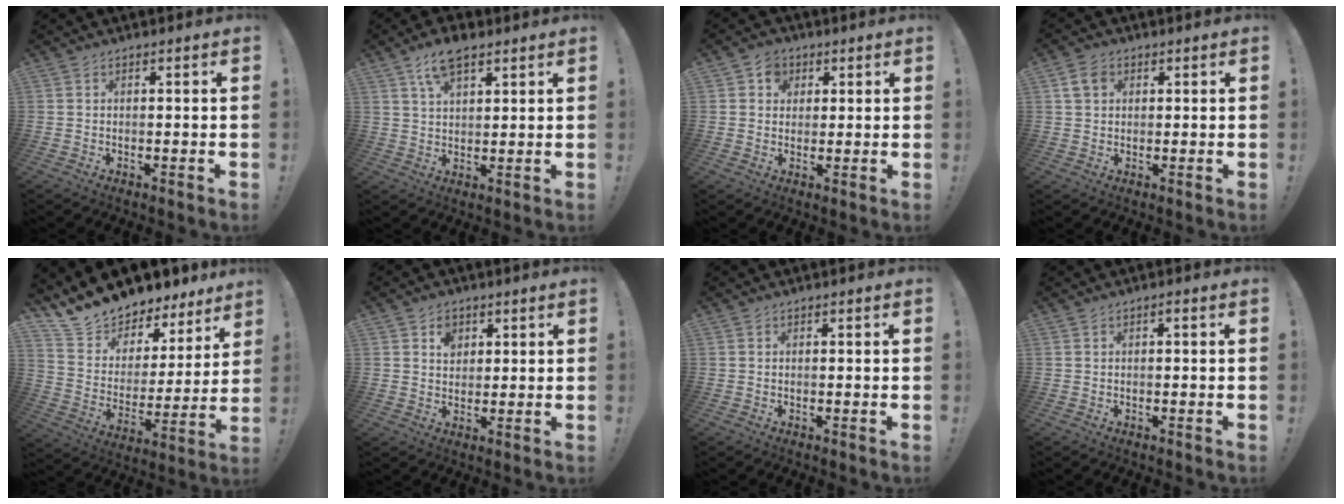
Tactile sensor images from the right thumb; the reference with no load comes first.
{"total": 7.7, "force": [4.7, 3.5, 5.0], "torque": [-0.084, -0.014, 0.086]}
{"total": 5.4, "force": [2.3, 4.7, 1.5], "torque": [-0.011, -0.008, 0.041]}
{"total": 5.3, "force": [2.0, 4.0, 2.9], "torque": [-0.045, 0.005, 0.039]}
{"total": 12.9, "force": [12.2, 3.9, 0.9], "torque": [-0.039, -0.117, 0.222]}
{"total": 4.6, "force": [2.3, 3.7, 1.6], "torque": [-0.003, -0.014, 0.035]}
{"total": 0.0}
{"total": 0.9, "force": [-0.7, -0.1, 0.5], "torque": [-0.011, 0.002, -0.014]}